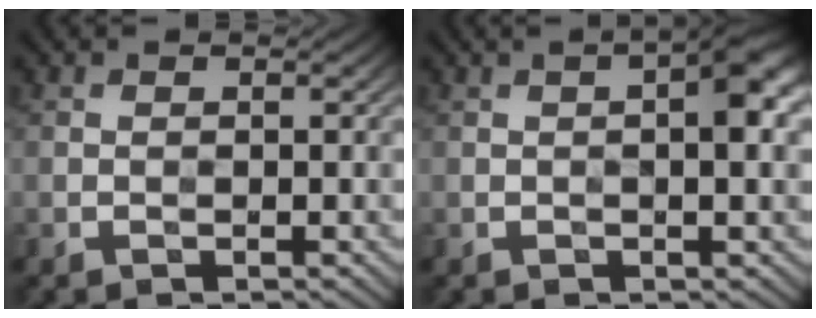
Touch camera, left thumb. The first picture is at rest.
{"total": 4.9, "force": [0.6, 1.2, 4.7], "torque": [-0.073, 0.010, 0.004]}